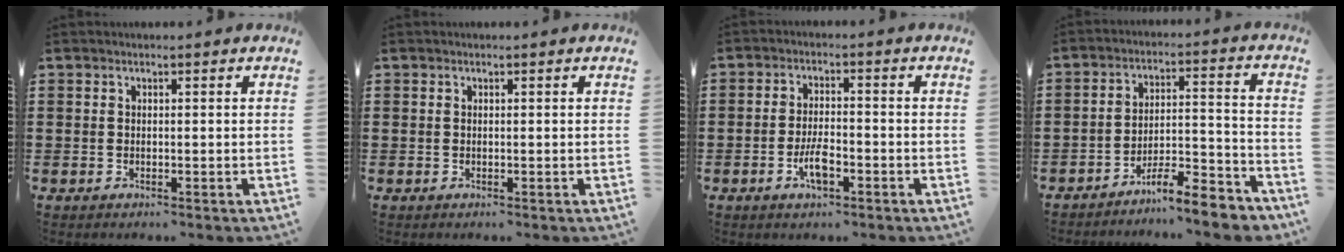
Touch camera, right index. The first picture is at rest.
{"total": 0.0}
{"total": 4.6, "force": [-1.9, 1.7, 3.8], "torque": [-0.077, 0.002, -0.038]}
{"total": 7.9, "force": [-7.3, 0.7, 2.8], "torque": [-0.036, 0.013, -0.139]}